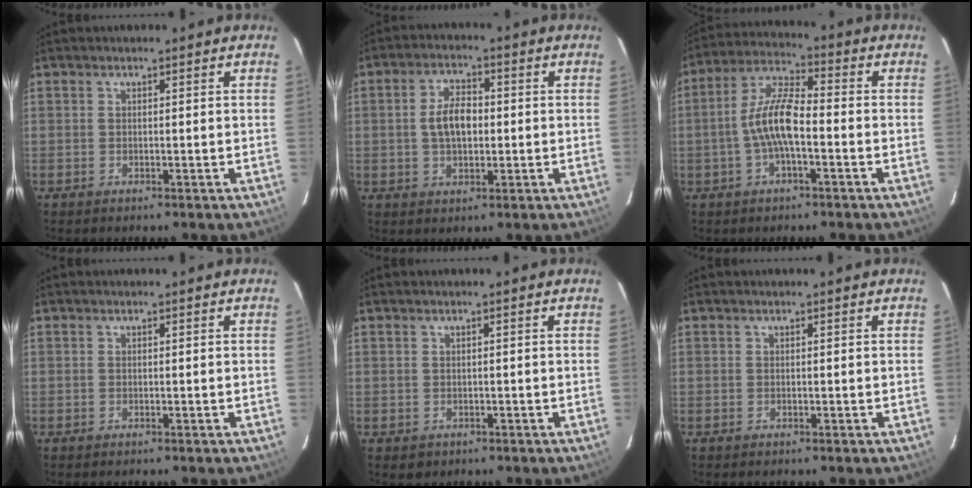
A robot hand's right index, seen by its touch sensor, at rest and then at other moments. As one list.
[{"total": 6.6, "force": [0.0, 3.8, 5.4], "torque": [-0.103, 0.011, 0.004]}, {"total": 9.3, "force": [-2.3, 2.8, 8.5], "torque": [-0.183, 0.013, -0.045]}, {"total": 0.0}, {"total": 1.5, "force": [-0.4, 1.5, 0.2], "torque": [-0.002, -0.001, 0.000]}, {"total": 0.0}]